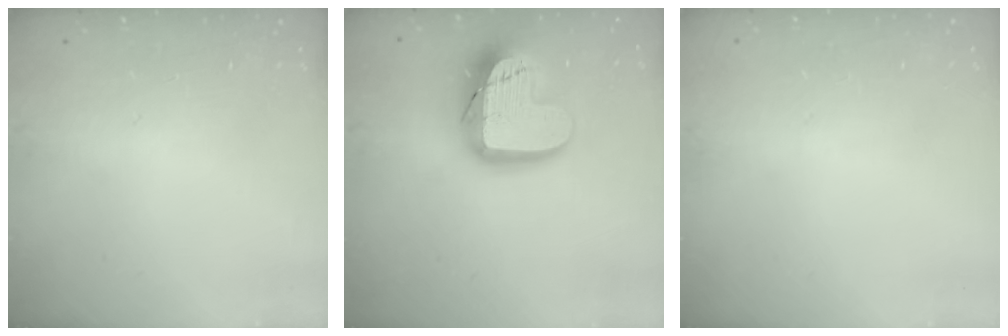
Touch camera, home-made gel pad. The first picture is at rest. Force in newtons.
{"total": 18.4, "press": 18.3, "slide": 1.4}
{"total": 0.0}